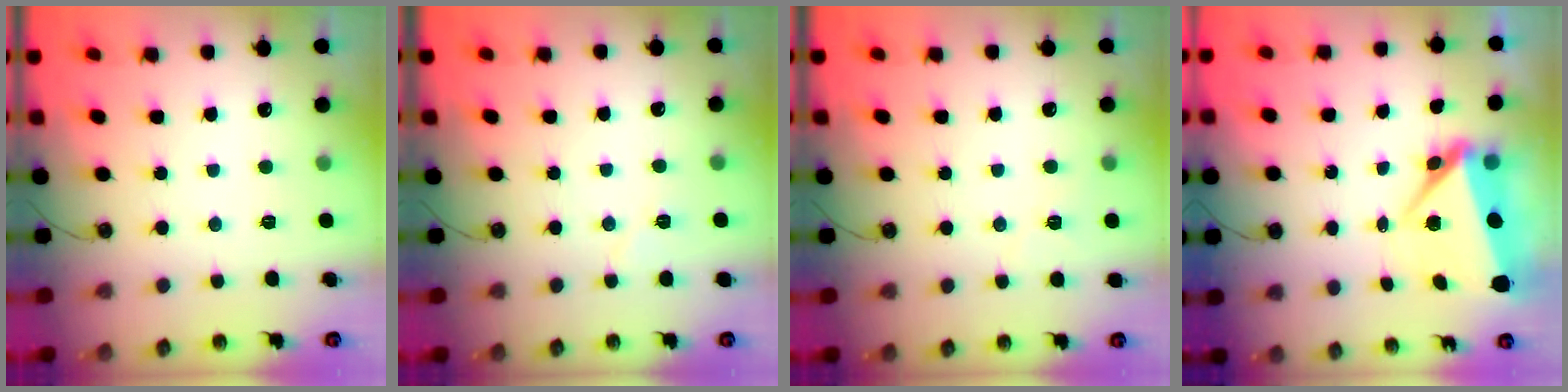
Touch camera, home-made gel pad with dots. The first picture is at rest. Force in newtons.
{"total": 4.7, "press": 4.3, "slide": 1.8}
{"total": 5.0, "press": 4.3, "slide": 2.6}
{"total": 7.2, "press": 6.9, "slide": 2.3}